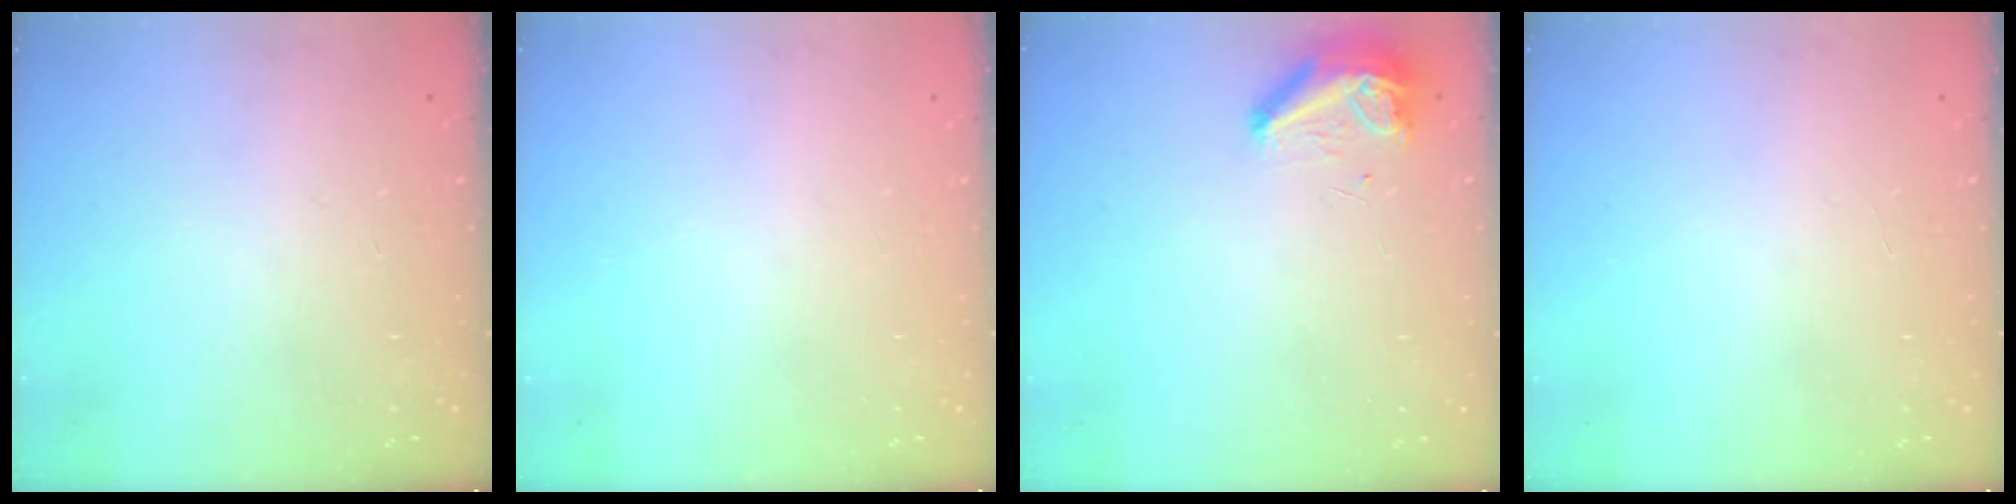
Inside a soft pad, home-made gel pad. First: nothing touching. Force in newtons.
{"total": 0.0}
{"total": 13.1, "press": 10.6, "slide": 7.7}
{"total": 0.0}